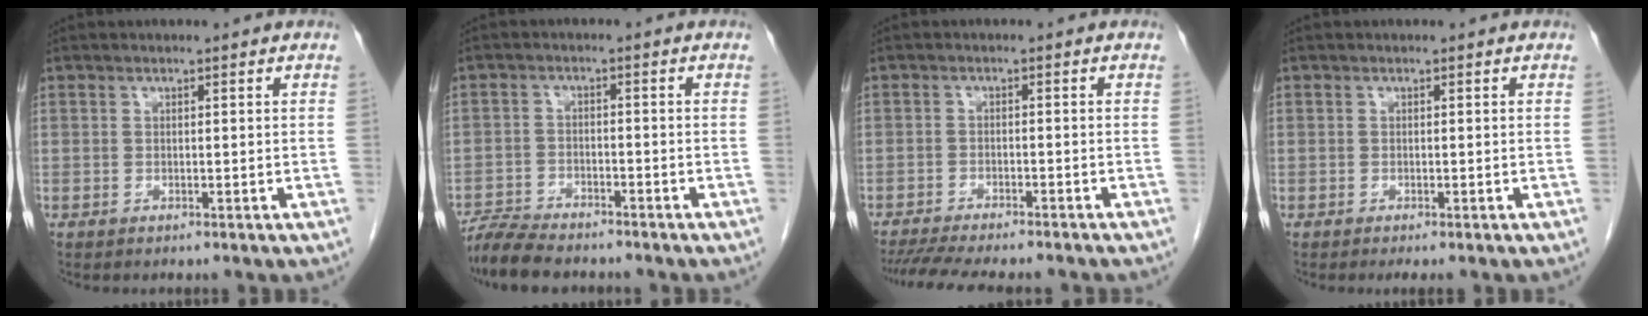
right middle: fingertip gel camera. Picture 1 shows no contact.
{"total": 7.2, "force": [-6.6, 1.4, 2.6], "torque": [-0.047, -0.018, -0.114]}
{"total": 13.0, "force": [-11.5, 1.9, 5.8], "torque": [-0.093, -0.015, -0.160]}
{"total": 1.2, "force": [-1.0, 0.1, 0.7], "torque": [-0.011, -0.005, -0.013]}